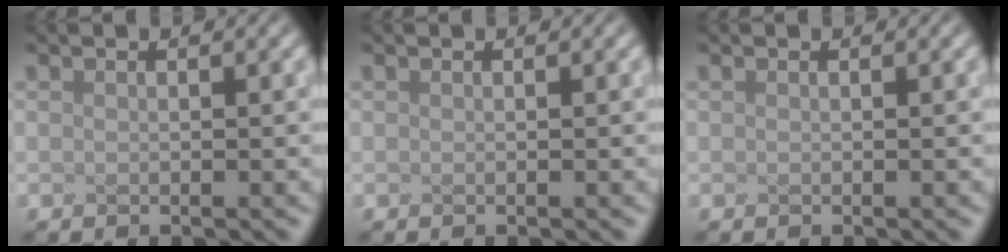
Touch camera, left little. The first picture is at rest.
{"total": 0.0}
{"total": 0.0}